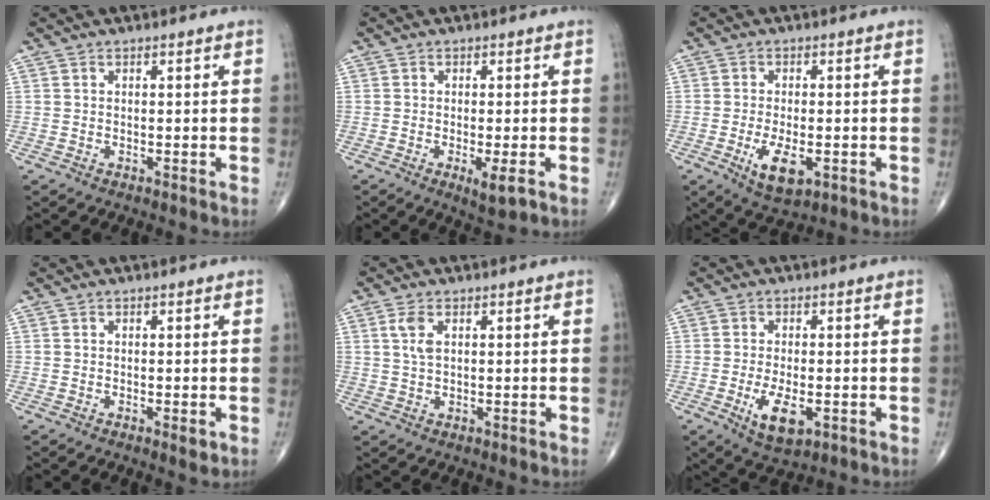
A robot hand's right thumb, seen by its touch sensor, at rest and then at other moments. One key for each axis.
{"total": 3.6, "fx": -1.3, "fy": 0.8, "fz": 3.3, "tx": -0.056, "ty": -0.010, "tz": -0.022}
{"total": 6.9, "fx": -2.2, "fy": 3.1, "fz": 5.7, "tx": -0.099, "ty": -0.009, "tz": -0.030}
{"total": 1.4, "fx": -0.5, "fy": 0.5, "fz": 1.2, "tx": -0.017, "ty": -0.003, "tz": -0.007}
{"total": 3.2, "fx": 1.1, "fy": 1.5, "fz": 2.6, "tx": -0.059, "ty": 0.003, "tz": 0.023}
{"total": 7.0, "fx": -2.1, "fy": 3.2, "fz": 5.8, "tx": -0.101, "ty": -0.009, "tz": -0.029}